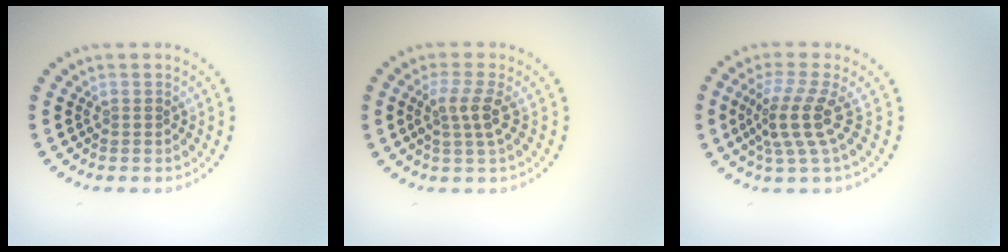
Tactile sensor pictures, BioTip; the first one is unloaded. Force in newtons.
{"total": 2.5, "press": 2.1, "slide": 1.4}
{"total": 3.8, "press": 2.7, "slide": 2.7}